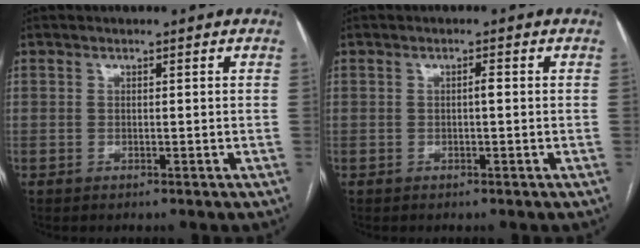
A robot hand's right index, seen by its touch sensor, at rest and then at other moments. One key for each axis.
{"total": 0.9, "fx": -0.1, "fy": 0.1, "fz": 0.9, "tx": -0.014, "ty": 0.002, "tz": -0.001}